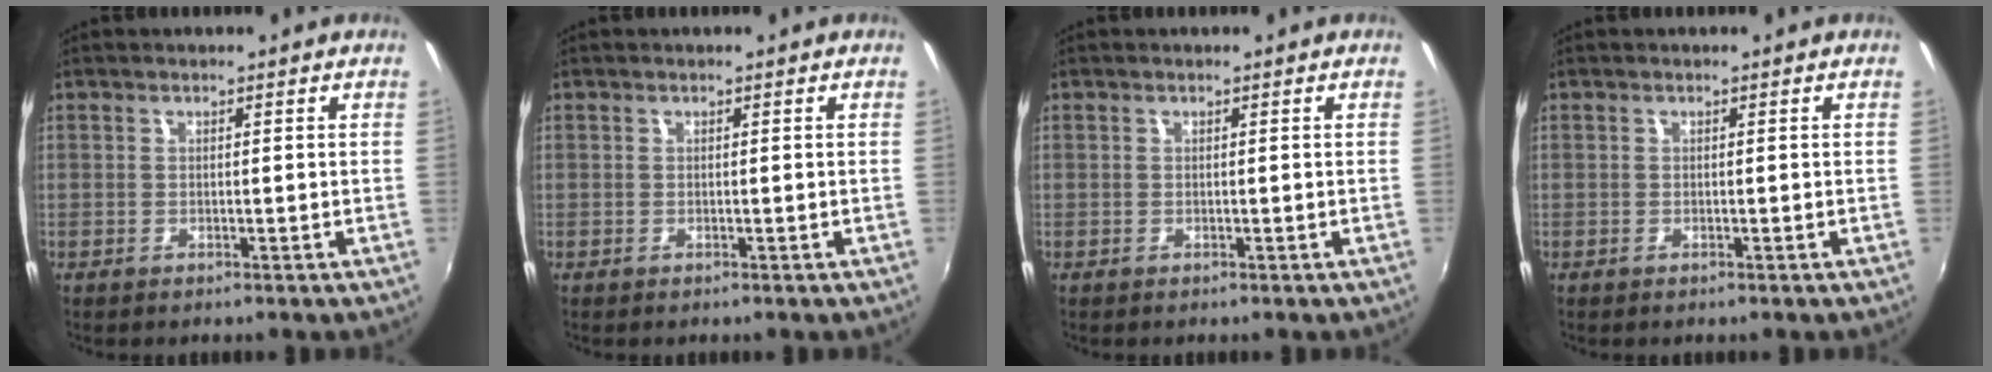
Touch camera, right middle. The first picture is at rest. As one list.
[{"total": 0.0}, {"total": 0.0}, {"total": 0.0}]